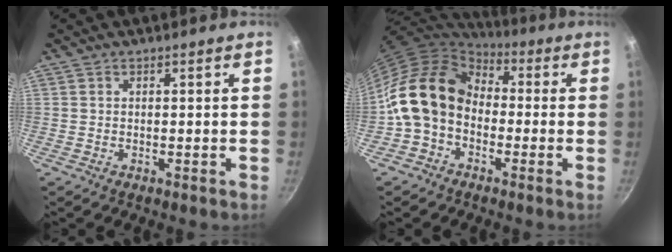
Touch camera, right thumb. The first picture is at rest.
{"total": 15.0, "force": [-1.5, 11.6, 9.4], "torque": [-0.145, 0.044, -0.046]}